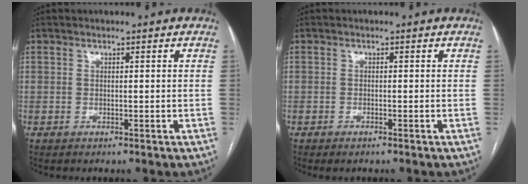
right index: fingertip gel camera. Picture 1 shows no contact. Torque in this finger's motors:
{"motor_torque": [0.21, -0.07, 0.07, 0.01]}